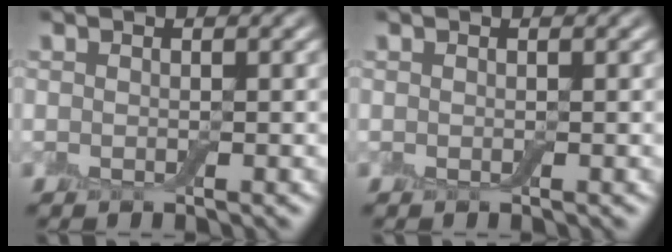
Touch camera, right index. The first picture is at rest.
{"total": 0.0}